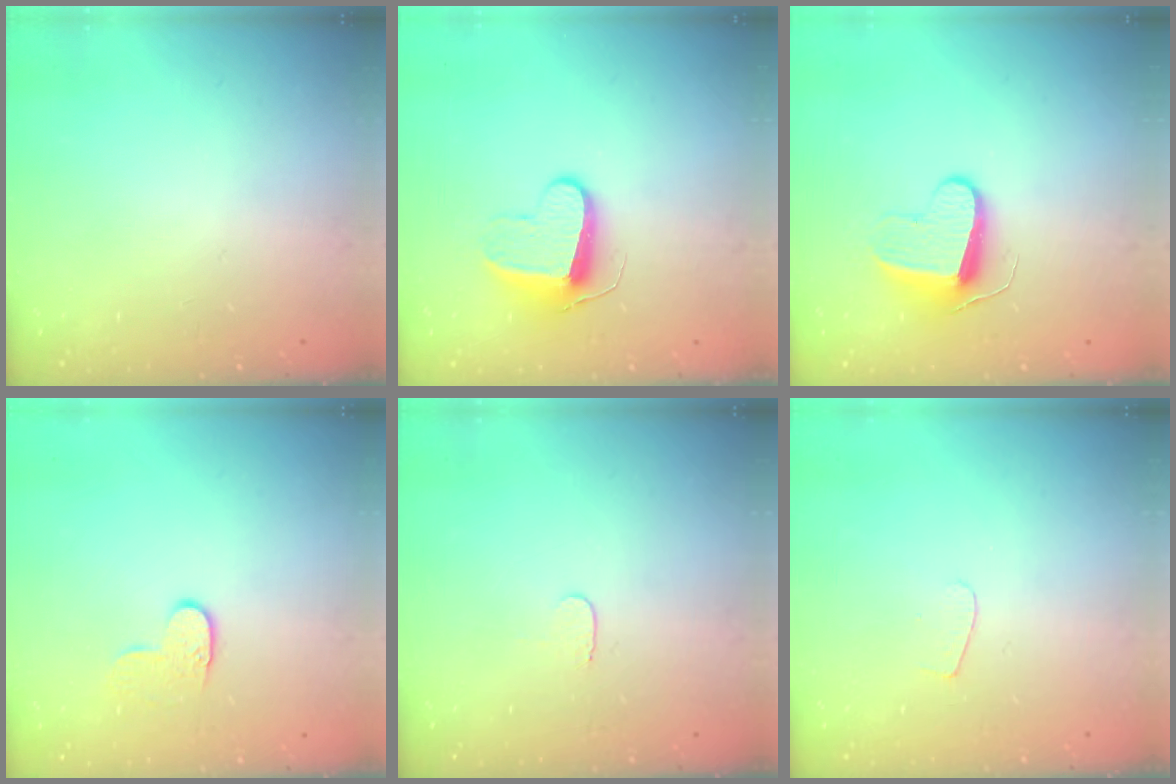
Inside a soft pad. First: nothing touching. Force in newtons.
{"total": 9.7, "press": 9.7, "slide": 0.4}
{"total": 9.0, "press": 9.0, "slide": 0.1}
{"total": 5.4, "press": 5.4, "slide": 0.3}
{"total": 3.2, "press": 3.2, "slide": 0.3}
{"total": 3.6, "press": 3.6, "slide": 0.3}